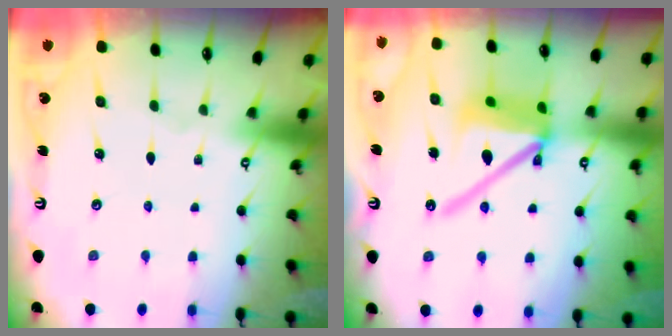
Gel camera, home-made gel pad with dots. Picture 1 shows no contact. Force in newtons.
{"total": 15.3, "press": 15.1, "slide": 2.0}